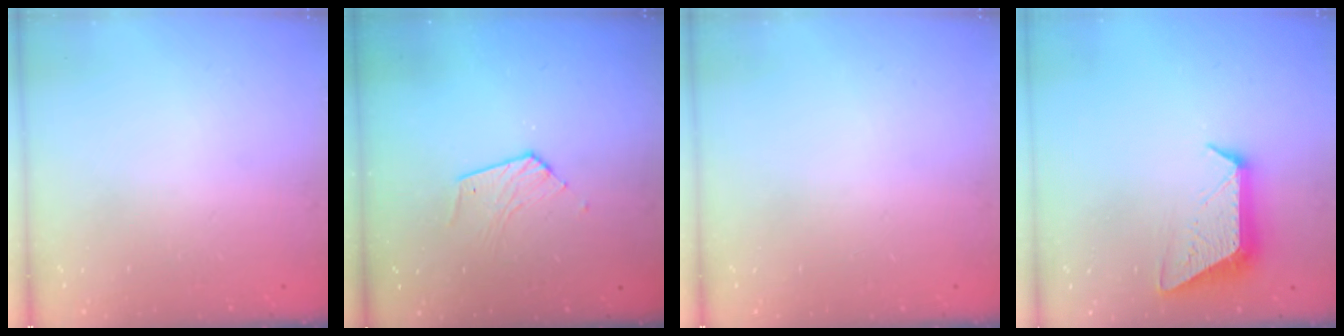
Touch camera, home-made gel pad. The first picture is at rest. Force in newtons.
{"total": 5.1, "press": 5.1, "slide": 0.5}
{"total": 0.0}
{"total": 10.8, "press": 10.8, "slide": 0.6}